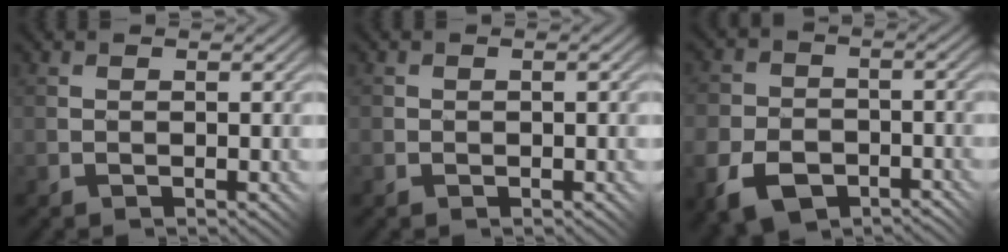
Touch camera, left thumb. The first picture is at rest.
{"total": 1.1, "force": [-0.2, 1.0, 0.4], "torque": [0.001, 0.000, -0.003]}
{"total": 7.6, "force": [-4.3, 5.1, 3.5], "torque": [-0.083, -0.021, -0.084]}